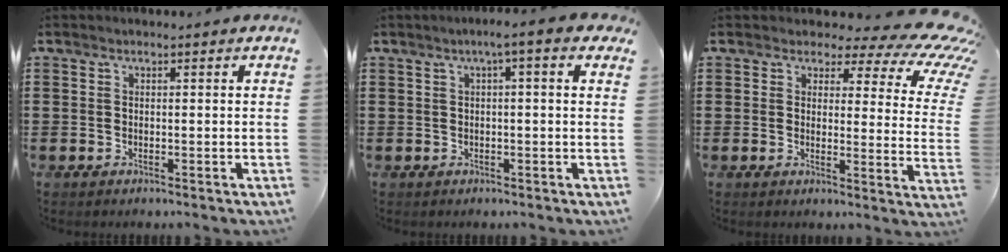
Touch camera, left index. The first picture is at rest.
{"total": 2.8, "force": [0.7, 0.1, 2.7], "torque": [-0.052, 0.003, 0.010]}
{"total": 6.0, "force": [4.2, 2.6, 3.4], "torque": [-0.060, -0.023, 0.070]}